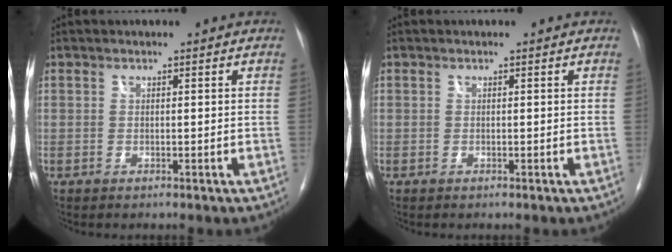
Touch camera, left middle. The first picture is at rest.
{"total": 0.0}